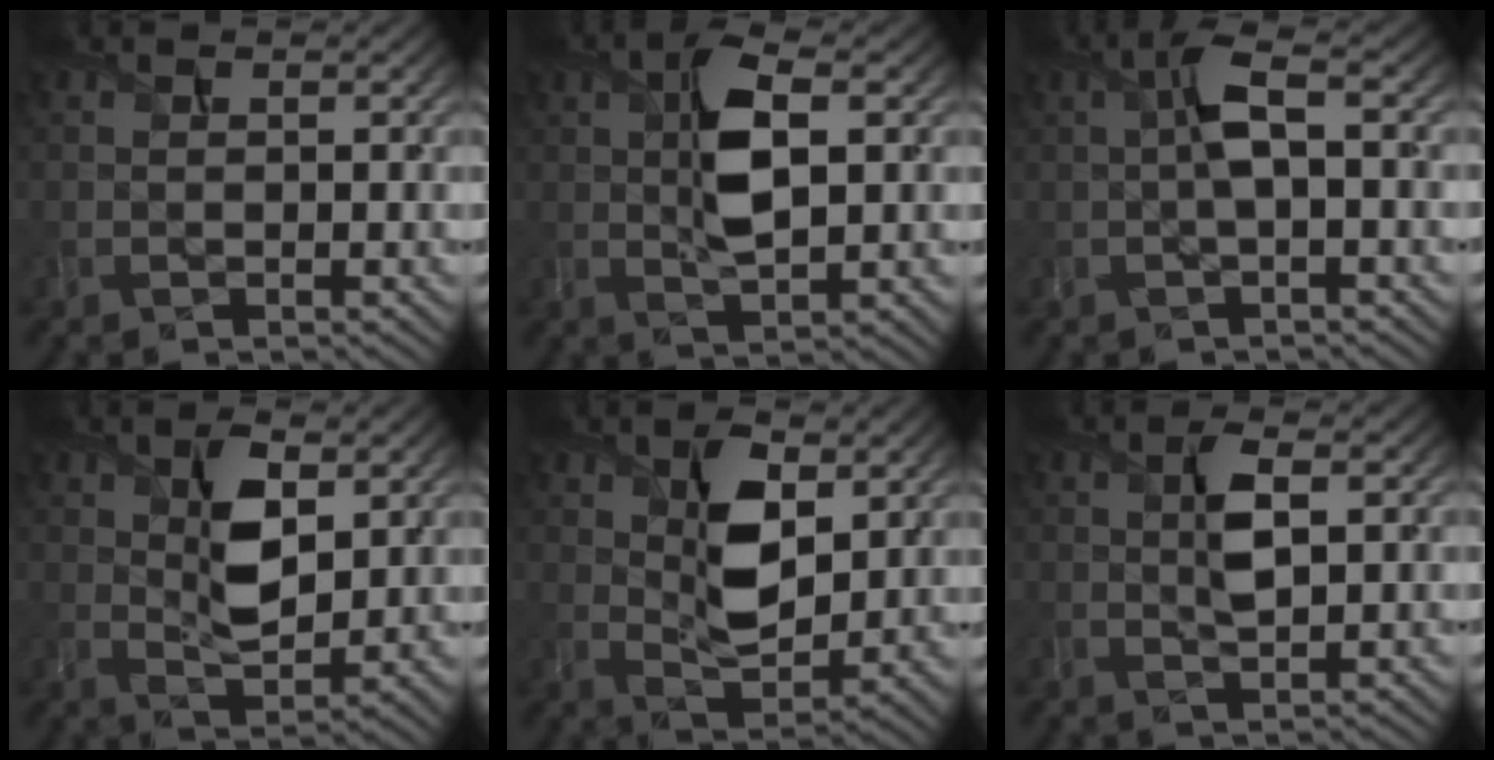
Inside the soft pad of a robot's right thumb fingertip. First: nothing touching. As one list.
[{"total": 7.2, "force": [1.1, 2.8, 6.5], "torque": [-0.123, 0.003, 0.018]}, {"total": 4.3, "force": [0.2, 1.1, 4.1], "torque": [-0.088, 0.014, -0.001]}, {"total": 6.6, "force": [2.2, 3.0, 5.4], "torque": [-0.105, -0.008, 0.043]}, {"total": 8.1, "force": [2.8, 4.1, 6.4], "torque": [-0.121, -0.006, 0.053]}, {"total": 3.8, "force": [0.8, 1.3, 3.5], "torque": [-0.071, -0.001, 0.014]}]